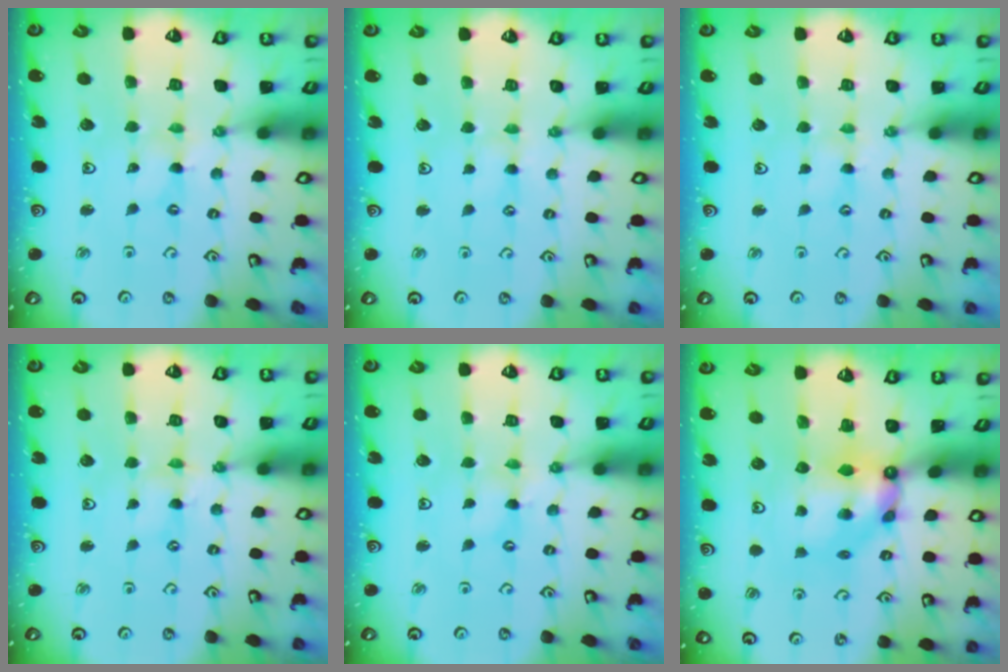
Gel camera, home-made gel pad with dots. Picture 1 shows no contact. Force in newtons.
{"total": 0.0}
{"total": 1.5, "press": 1.5, "slide": 0.3}
{"total": 0.7, "press": 0.7, "slide": 0.2}
{"total": 0.0}
{"total": 7.1, "press": 7.1, "slide": 0.5}